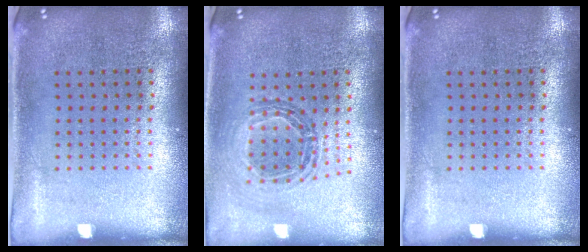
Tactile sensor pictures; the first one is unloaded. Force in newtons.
{"total": 0.8, "press": 0.8, "slide": 0.0}
{"total": 0.0}